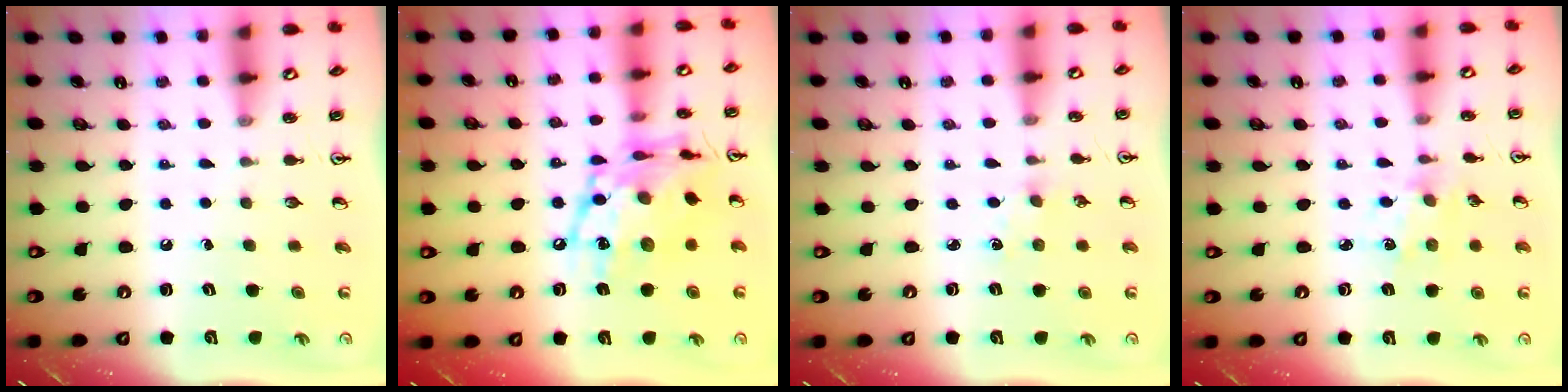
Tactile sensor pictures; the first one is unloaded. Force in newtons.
{"total": 18.1, "press": 18.0, "slide": 1.5}
{"total": 1.9, "press": 1.9, "slide": 0.4}
{"total": 2.0, "press": 2.0, "slide": 0.5}